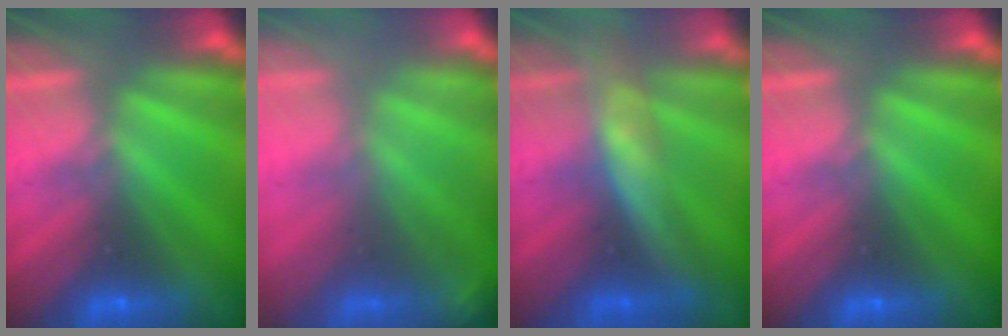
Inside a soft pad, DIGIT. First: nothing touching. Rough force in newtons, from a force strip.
{"total": 1.8}
{"total": 3.4}
{"total": 0.0}